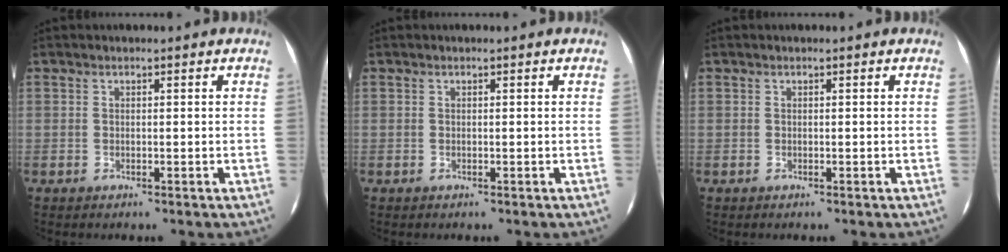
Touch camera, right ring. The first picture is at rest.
{"total": 0.0}
{"total": 0.0}